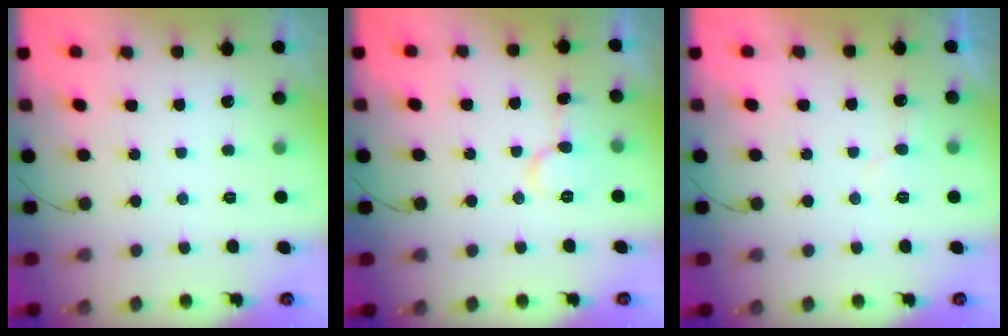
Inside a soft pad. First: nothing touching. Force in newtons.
{"total": 7.3, "press": 7.2, "slide": 0.7}
{"total": 5.9, "press": 5.9, "slide": 0.3}